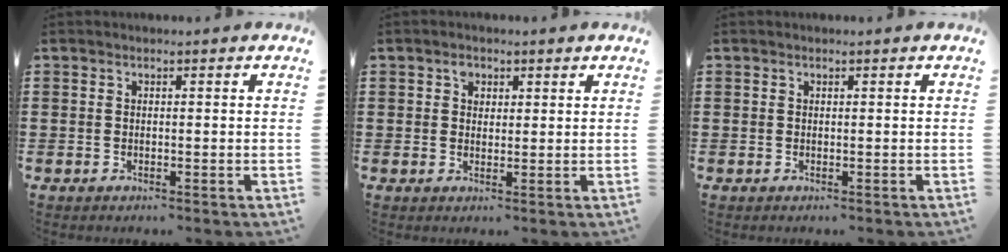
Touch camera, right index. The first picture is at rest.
{"total": 1.8, "force": [0.9, 1.4, 0.8], "torque": [-0.019, 0.006, 0.017]}
{"total": 0.0}